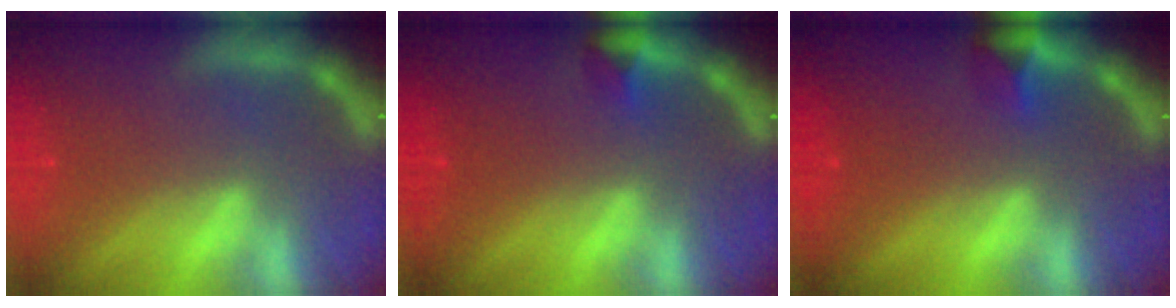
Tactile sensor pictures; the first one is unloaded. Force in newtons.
{"total": 1.4}
{"total": 1.9}